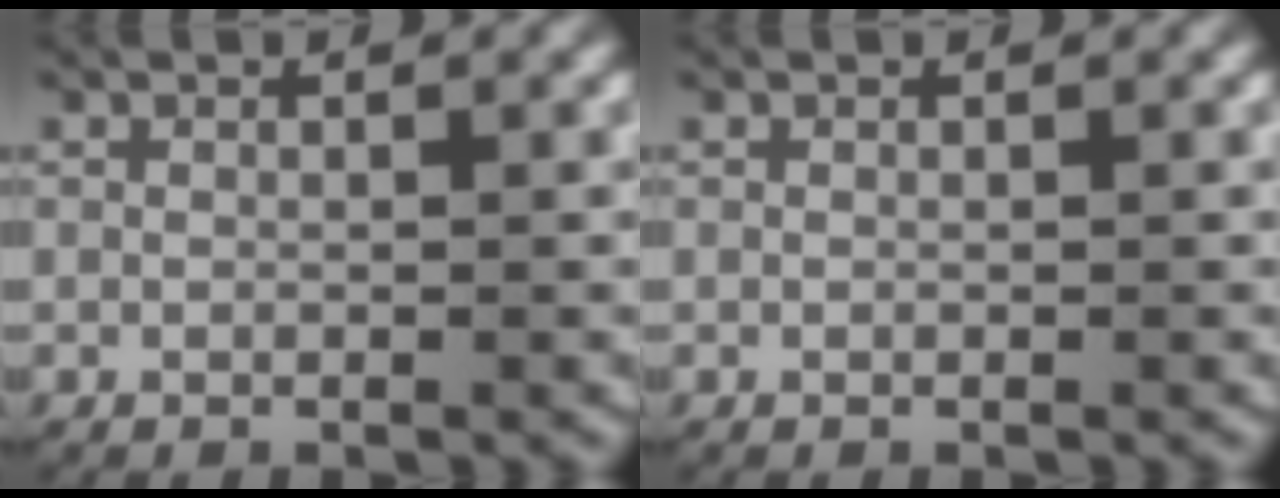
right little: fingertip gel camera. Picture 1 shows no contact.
{"total": 0.0}